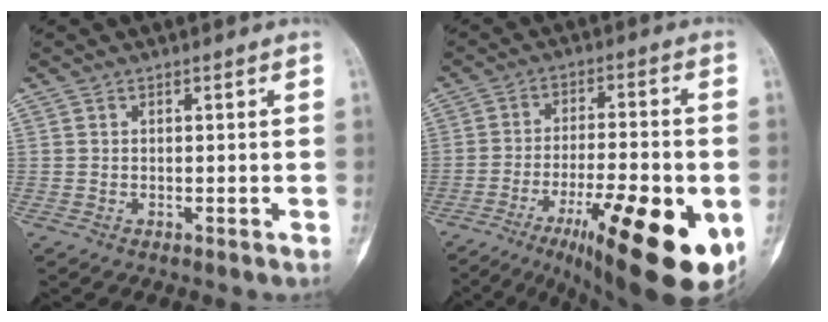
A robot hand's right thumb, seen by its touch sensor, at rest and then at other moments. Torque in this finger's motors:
{"motor_torque": [0.21, 1.33, 2.11, -0.66, 0.10]}